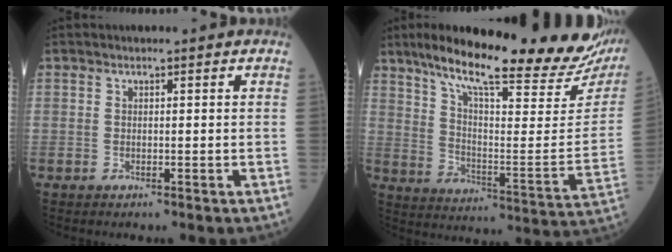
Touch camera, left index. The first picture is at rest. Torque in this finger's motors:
{"motor_torque": [0.70, -1.44, 0.69, 0.16]}